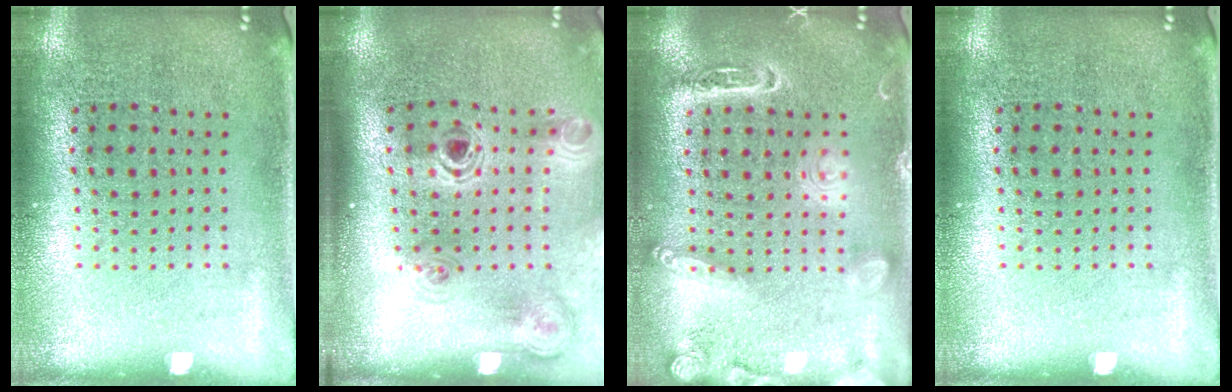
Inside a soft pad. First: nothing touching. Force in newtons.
{"total": 1.3, "press": 1.2, "slide": 0.5}
{"total": 1.8, "press": 1.8, "slide": 0.1}
{"total": 0.0}